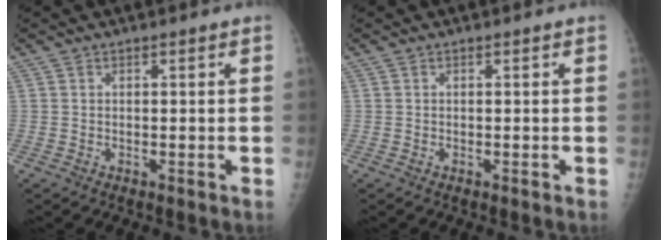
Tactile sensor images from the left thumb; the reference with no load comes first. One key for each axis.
{"total": 0.0}